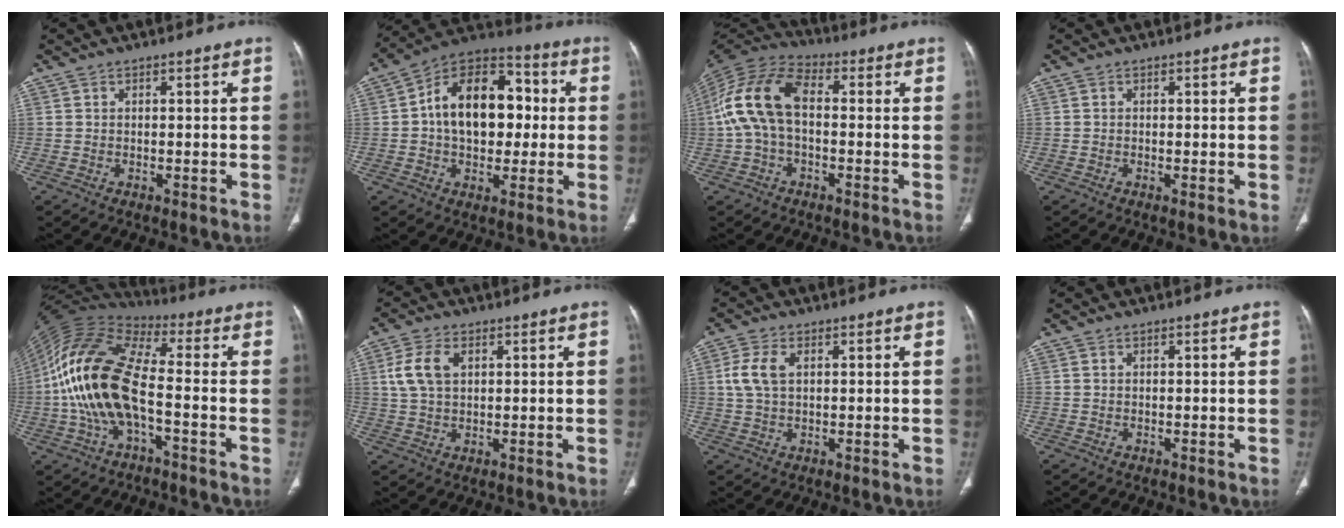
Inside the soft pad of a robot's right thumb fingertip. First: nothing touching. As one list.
[{"total": 18.2, "force": [1.3, 12.1, 13.5], "torque": [-0.170, 0.033, 0.013]}, {"total": 13.3, "force": [0.1, 7.8, 10.8], "torque": [-0.219, 0.037, -0.009]}, {"total": 0.6, "force": [0.0, 0.1, 0.6], "torque": [-0.012, -0.004, -0.003]}, {"total": 17.8, "force": [-3.0, 8.0, 15.6], "torque": [-0.317, 0.037, -0.061]}, {"total": 6.8, "force": [2.1, 4.2, 5.0], "torque": [-0.107, 0.005, 0.042]}, {"total": 5.4, "force": [1.3, 3.2, 4.2], "torque": [-0.103, 0.009, 0.025]}, {"total": 0.0}]